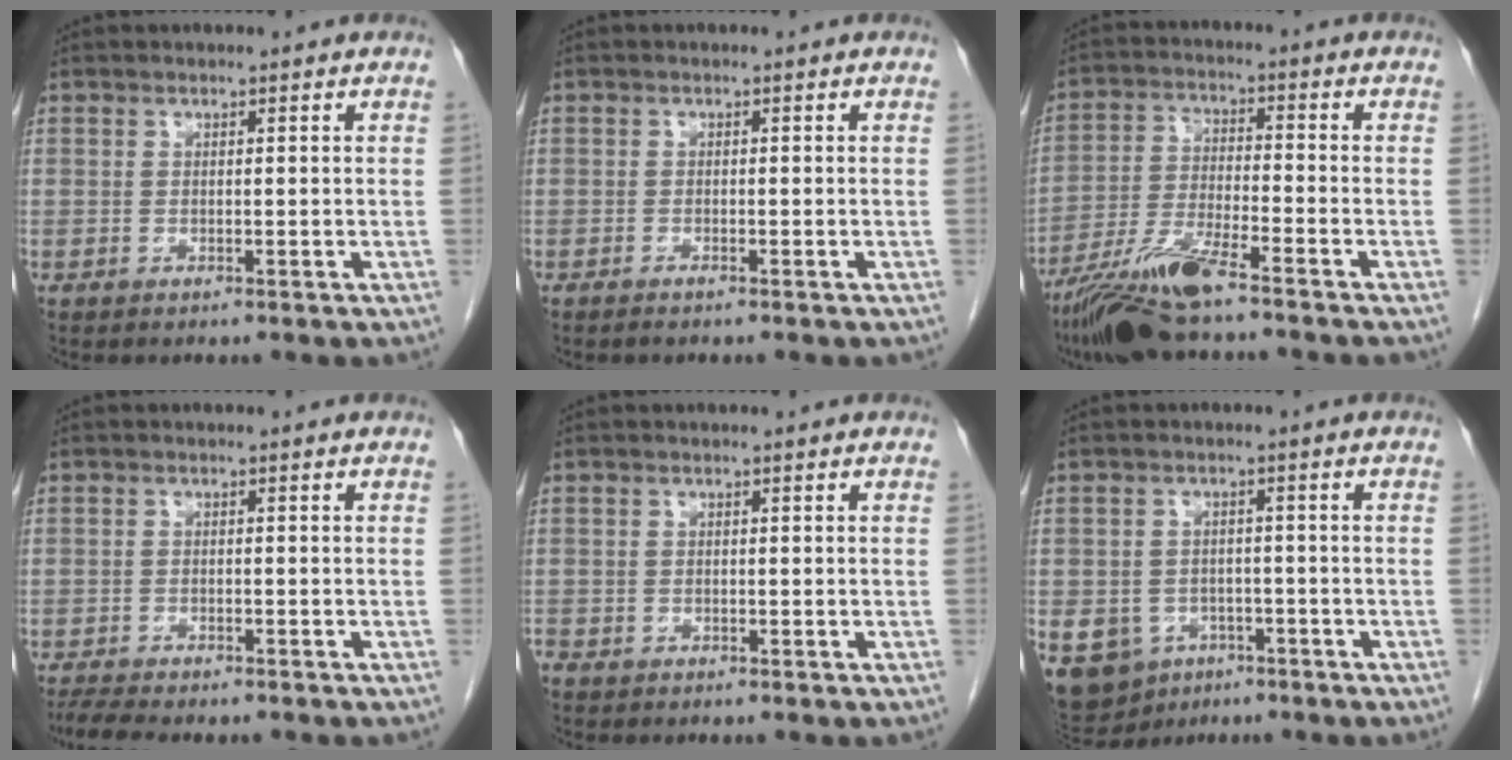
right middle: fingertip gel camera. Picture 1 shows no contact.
{"total": 0.8, "force": [-0.6, 0.0, 0.4], "torque": [-0.013, -0.001, -0.012]}
{"total": 10.2, "force": [-7.8, 0.0, 6.6], "torque": [-0.134, -0.028, -0.147]}
{"total": 5.8, "force": [-5.0, 1.1, 2.7], "torque": [-0.044, -0.008, -0.077]}
{"total": 1.5, "force": [-1.1, 1.0, 0.4], "torque": [-0.018, -0.001, -0.023]}
{"total": 12.8, "force": [-6.3, 10.2, 4.4], "torque": [-0.125, -0.001, -0.084]}